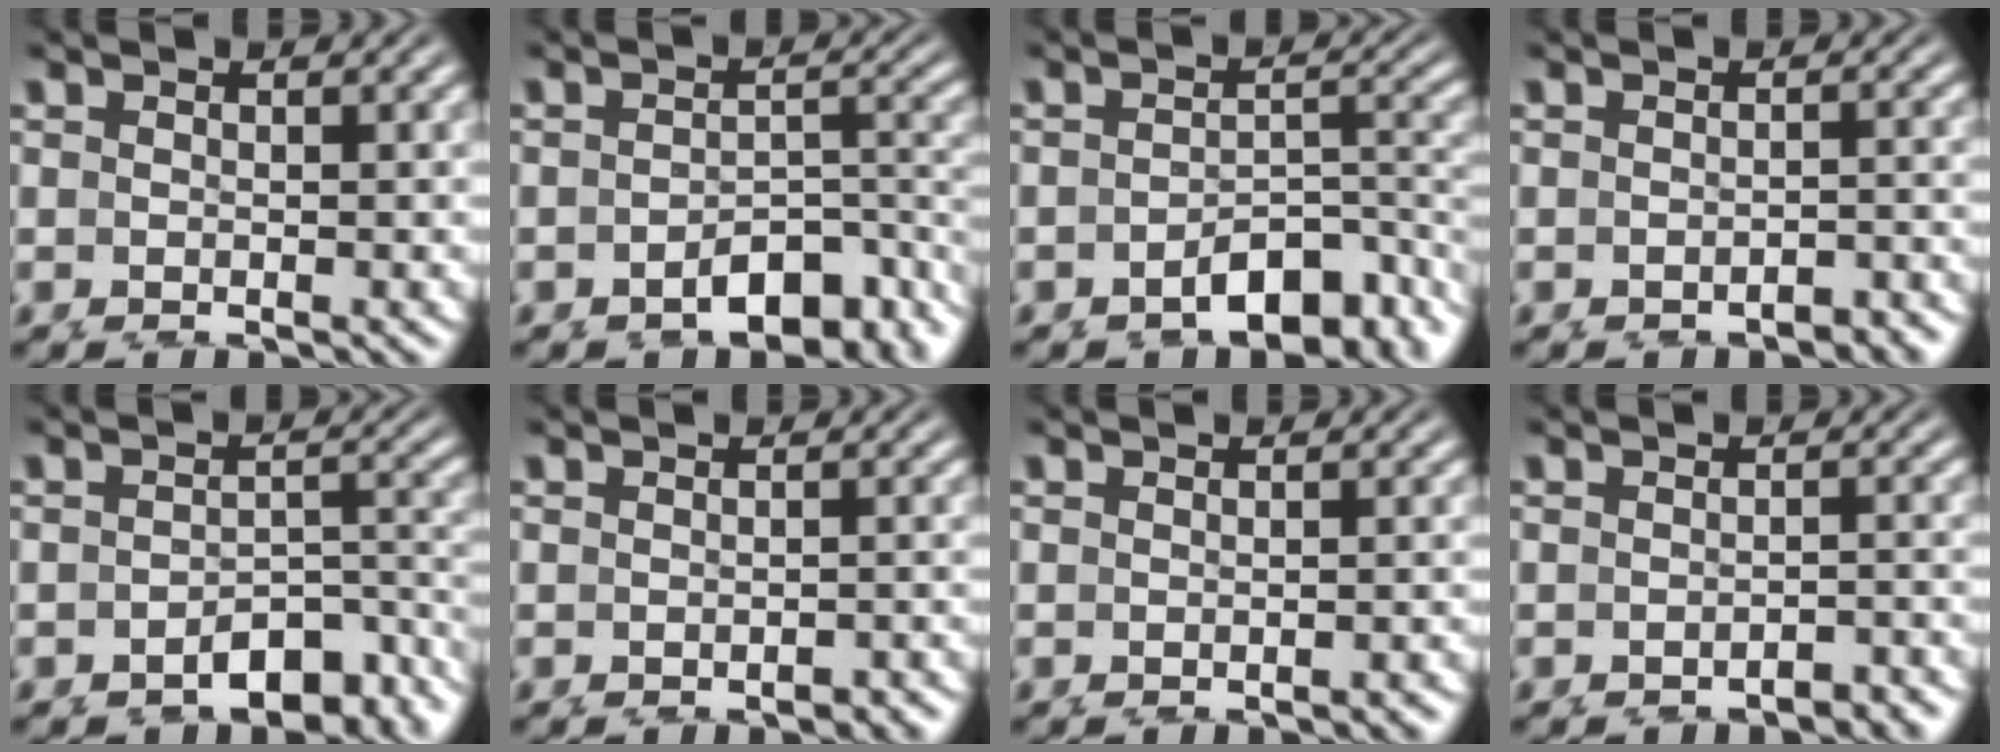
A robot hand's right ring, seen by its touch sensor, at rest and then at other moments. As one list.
[{"total": 4.5, "force": [-3.3, 1.6, 2.5], "torque": [-0.009, -0.008, -0.046]}, {"total": 4.8, "force": [-3.4, 1.8, 2.9], "torque": [-0.016, -0.012, -0.044]}, {"total": 2.3, "force": [-2.2, 0.4, 0.4], "torque": [0.003, -0.003, -0.035]}, {"total": 4.1, "force": [-3.3, 1.5, 2.1], "torque": [-0.004, -0.007, -0.046]}, {"total": 1.7, "force": [-1.6, 0.5, 0.3], "torque": [0.001, -0.002, -0.023]}, {"total": 1.0, "force": [-1.0, 0.0, 0.3], "torque": [-0.002, 0.002, -0.015]}, {"total": 2.6, "force": [-2.5, 0.4, 0.5], "torque": [0.002, -0.003, -0.040]}]